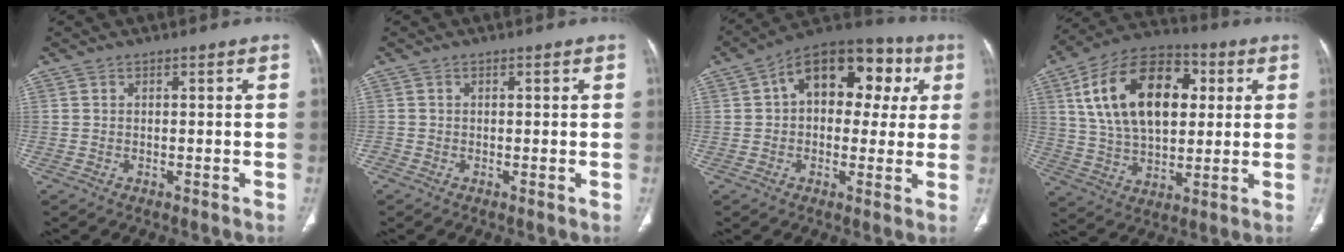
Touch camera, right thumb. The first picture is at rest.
{"total": 0.6, "force": [-0.2, 0.3, 0.4], "torque": [-0.007, -0.004, -0.010]}
{"total": 17.7, "force": [4.4, 11.4, 12.7], "torque": [-0.126, 0.036, 0.053]}
{"total": 22.1, "force": [5.6, 13.4, 16.7], "torque": [-0.264, 0.009, 0.093]}